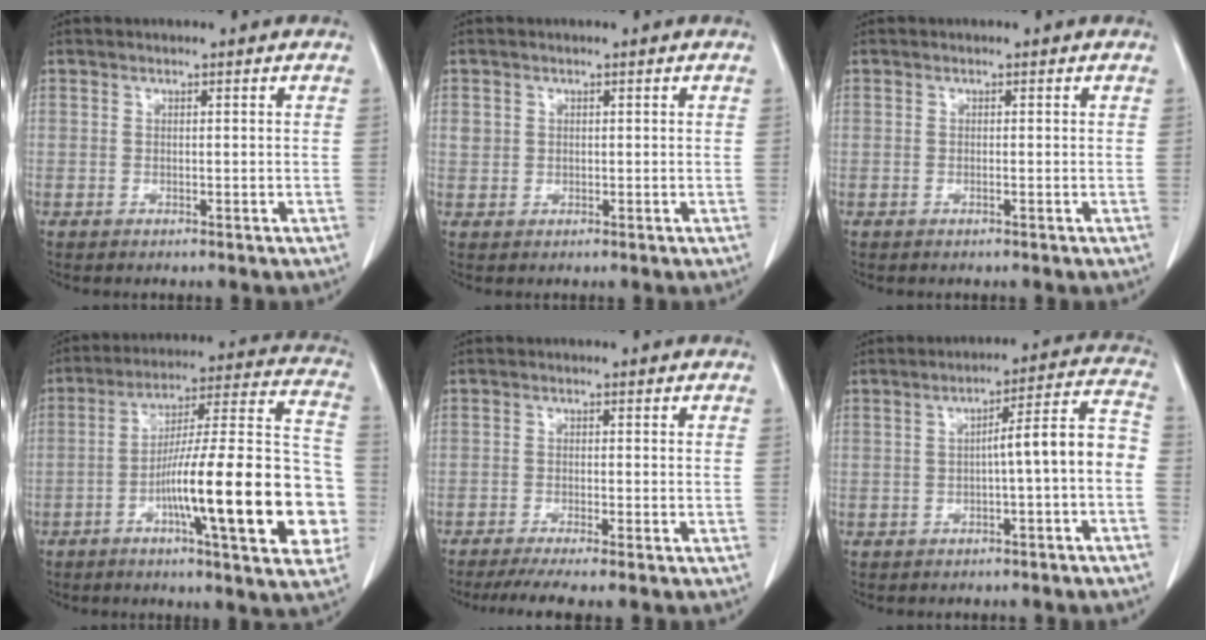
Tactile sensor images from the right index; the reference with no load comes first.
{"total": 1.8, "force": [0.5, 1.7, 0.5], "torque": [-0.004, 0.007, 0.010]}
{"total": 0.0}
{"total": 23.4, "force": [-6.5, 2.9, 22.3], "torque": [-0.271, 0.020, -0.096]}
{"total": 6.4, "force": [-5.3, -0.3, 3.5], "torque": [-0.046, -0.013, -0.084]}
{"total": 8.0, "force": [-1.8, 0.4, 7.8], "torque": [-0.098, 0.036, -0.027]}